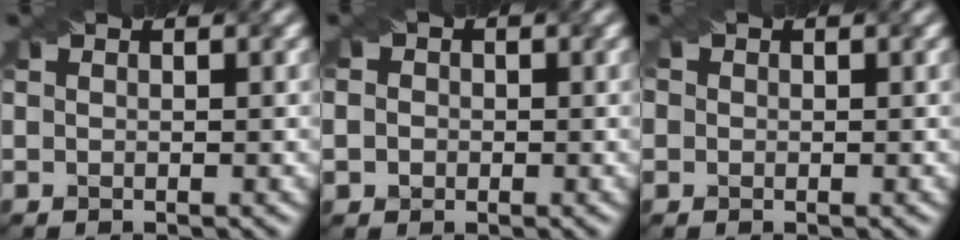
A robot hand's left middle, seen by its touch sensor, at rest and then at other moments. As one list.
[{"total": 3.9, "force": [0.9, 3.4, 1.5], "torque": [-0.018, 0.033, -0.009]}, {"total": 1.6, "force": [0.6, 1.3, 0.6], "torque": [-0.006, 0.018, -0.002]}]